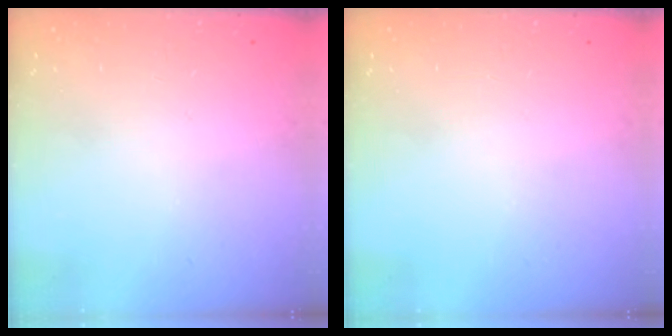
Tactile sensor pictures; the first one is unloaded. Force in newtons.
{"total": 0.0}